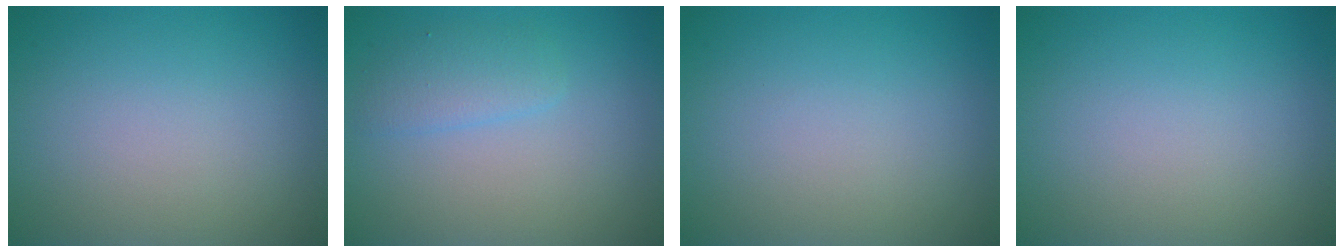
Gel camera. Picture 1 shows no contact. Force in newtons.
{"total": 1.9, "press": 1.9, "slide": 0.1}
{"total": 0.0}
{"total": 0.0}